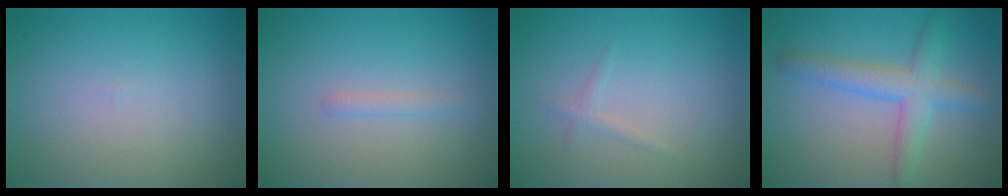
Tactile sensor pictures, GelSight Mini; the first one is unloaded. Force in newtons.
{"total": 0.8, "press": 0.8, "slide": 0.0}
{"total": 0.8, "press": 0.8, "slide": 0.1}
{"total": 4.0, "press": 3.9, "slide": 0.2}